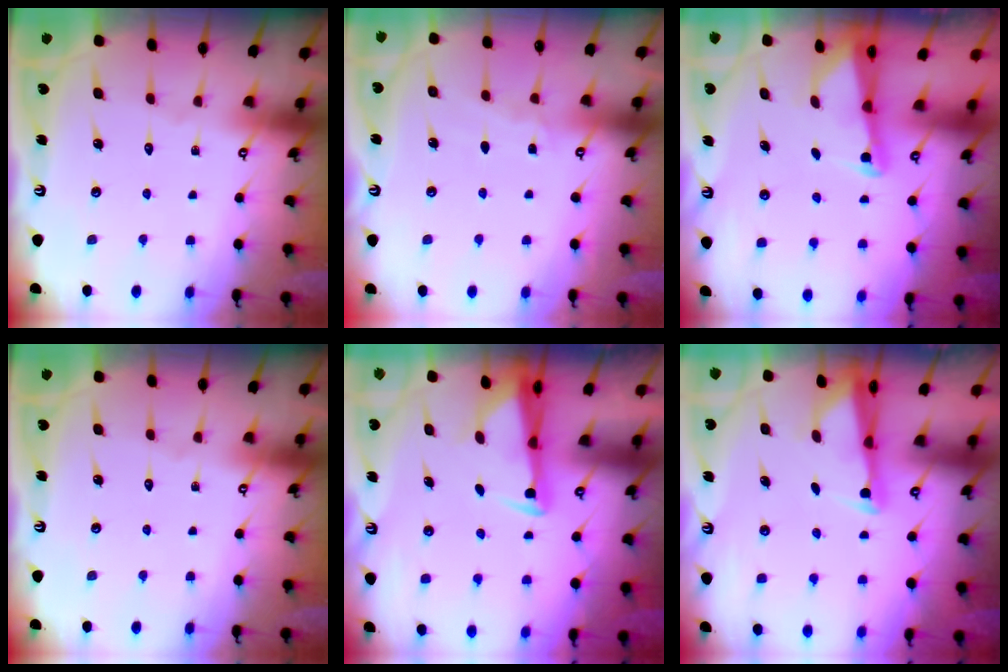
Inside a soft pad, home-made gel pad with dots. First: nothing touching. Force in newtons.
{"total": 3.2, "press": 3.2, "slide": 0.5}
{"total": 1.8, "press": 1.7, "slide": 0.3}
{"total": 0.0}
{"total": 2.8, "press": 2.7, "slide": 0.9}
{"total": 2.7, "press": 2.6, "slide": 0.8}